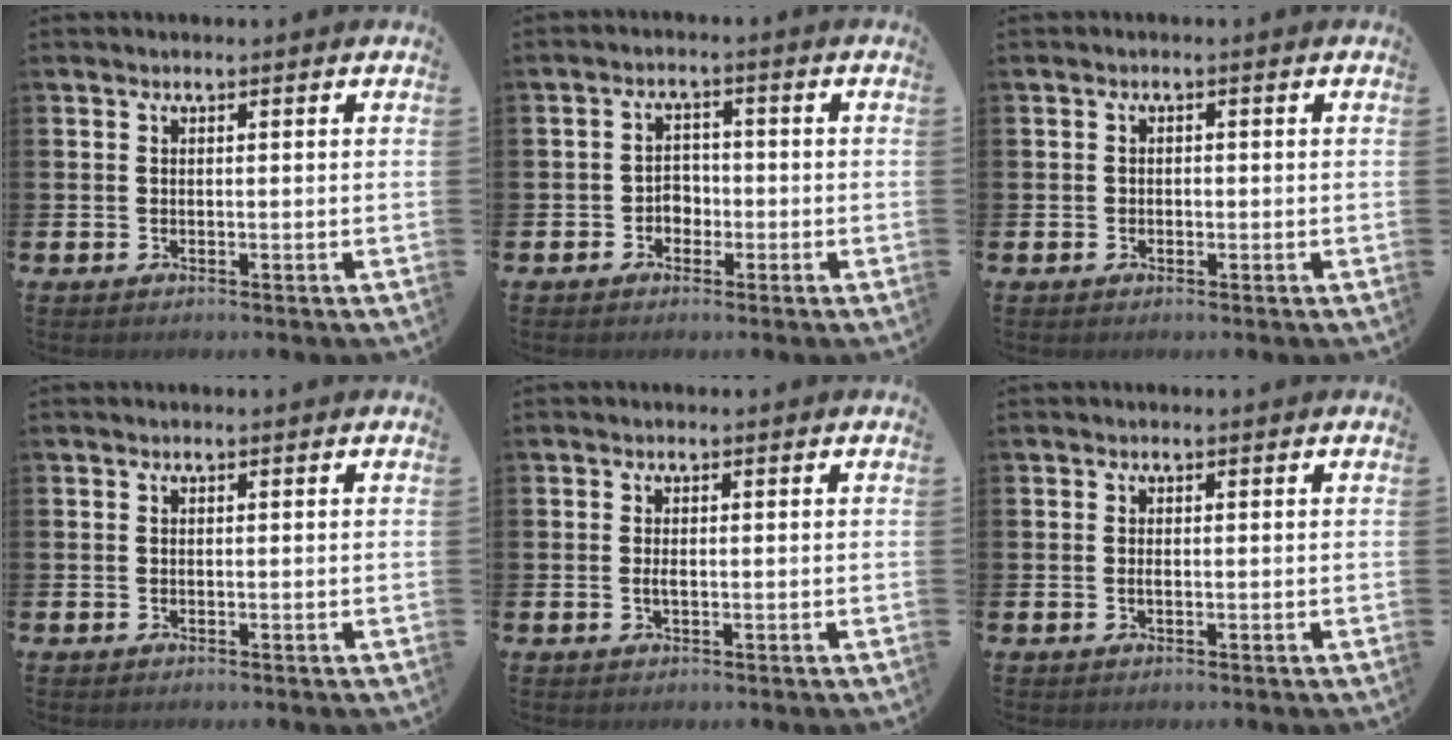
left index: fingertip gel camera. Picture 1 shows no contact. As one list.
[{"total": 2.7, "force": [-1.4, 2.1, 0.9], "torque": [-0.022, 0.010, -0.033]}, {"total": 0.8, "force": [-0.2, 0.7, 0.3], "torque": [-0.007, 0.005, -0.006]}, {"total": 0.0}, {"total": 1.1, "force": [-0.1, 0.4, 1.0], "torque": [-0.020, 0.003, -0.004]}, {"total": 0.5, "force": [-0.1, 0.2, 0.5], "torque": [-0.010, -0.001, -0.002]}]